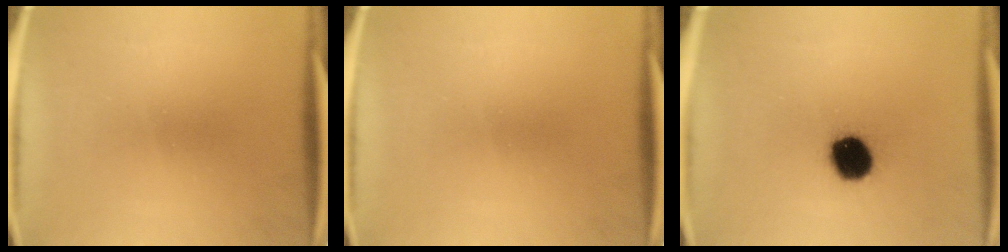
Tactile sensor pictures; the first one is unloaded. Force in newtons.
{"total": 0.0}
{"total": 11.5}